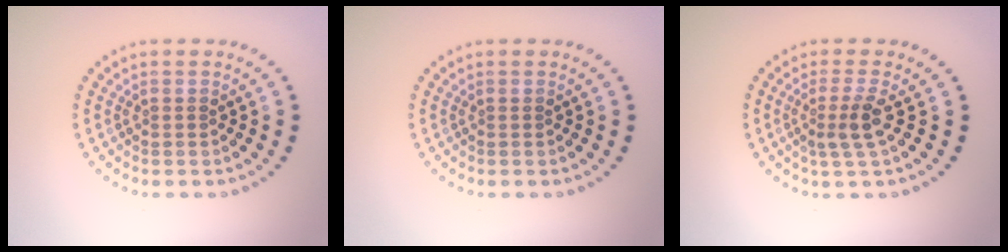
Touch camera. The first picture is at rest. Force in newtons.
{"total": 0.0}
{"total": 2.4, "press": 1.7, "slide": 1.7}